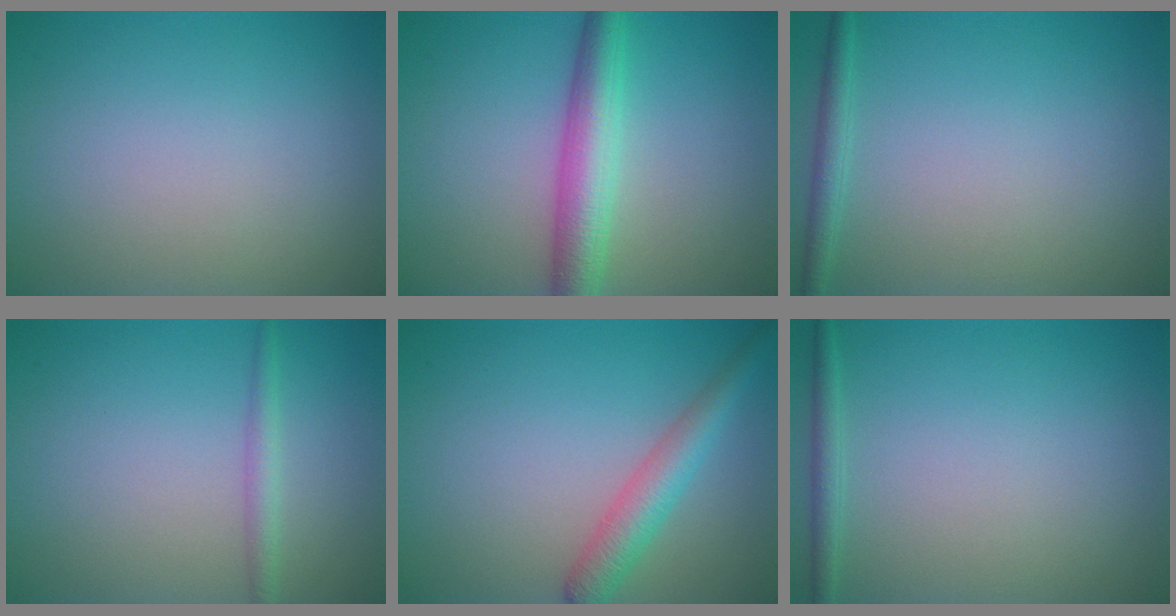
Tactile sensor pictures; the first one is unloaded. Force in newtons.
{"total": 5.0, "press": 5.0, "slide": 0.1}
{"total": 1.5, "press": 1.5, "slide": 0.1}
{"total": 1.6, "press": 1.6, "slide": 0.1}
{"total": 3.5, "press": 3.5, "slide": 0.1}
{"total": 1.4, "press": 1.4, "slide": 0.1}